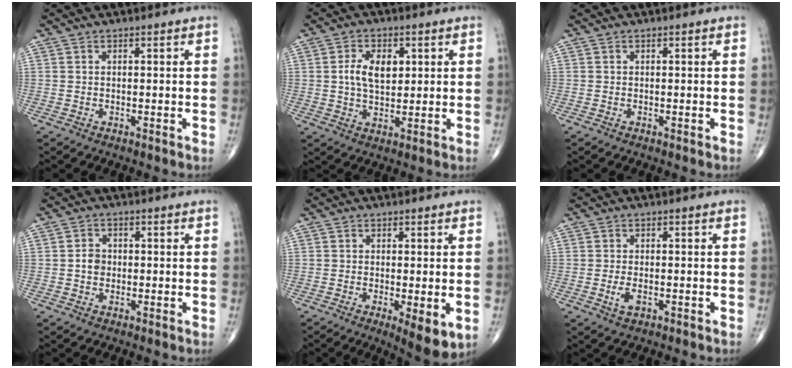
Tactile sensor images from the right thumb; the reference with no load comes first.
{"total": 7.1, "force": [1.5, 4.3, 5.5], "torque": [-0.085, -0.004, 0.024]}
{"total": 0.0}
{"total": 2.6, "force": [-0.3, 2.3, 1.4], "torque": [-0.011, 0.008, -0.009]}
{"total": 6.6, "force": [-1.7, 1.9, 6.1], "torque": [-0.089, -0.019, -0.023]}
{"total": 2.6, "force": [-0.8, 1.3, 2.1], "torque": [-0.043, -0.001, -0.013]}